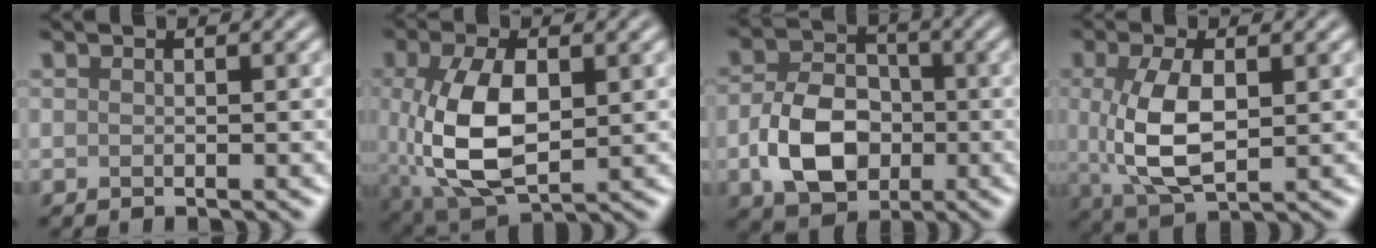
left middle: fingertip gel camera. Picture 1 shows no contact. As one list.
[{"total": 8.5, "force": [-0.1, 4.7, 7.1], "torque": [-0.163, -0.005, 0.005]}, {"total": 6.9, "force": [-1.8, 5.0, 4.3], "torque": [-0.089, 0.003, -0.035]}, {"total": 6.2, "force": [0.4, 3.0, 5.3], "torque": [-0.126, -0.002, 0.012]}]